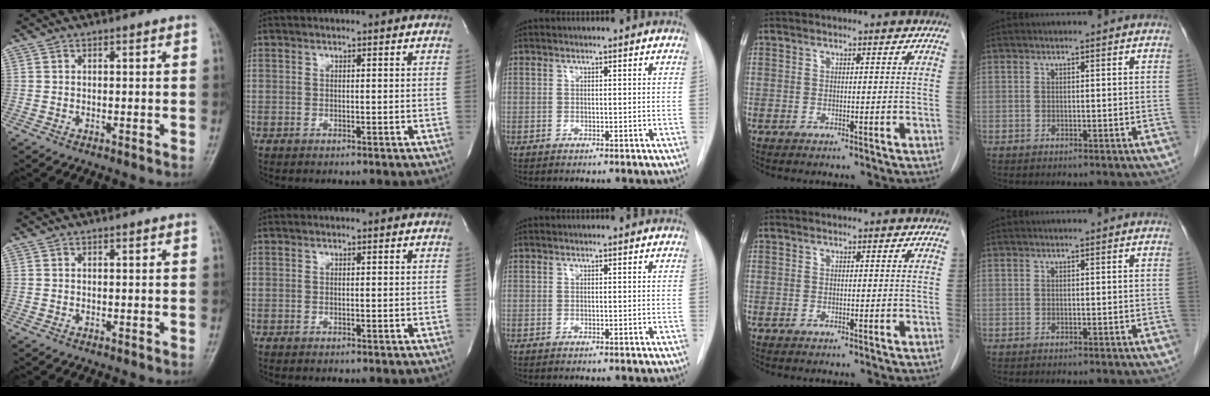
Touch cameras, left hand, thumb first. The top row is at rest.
{}